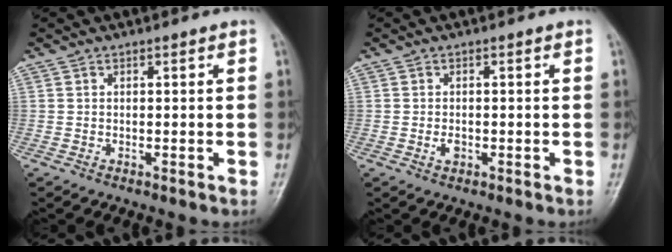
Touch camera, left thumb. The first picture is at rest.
{"total": 1.5, "force": [-0.4, 0.9, 1.0], "torque": [-0.015, 0.001, -0.006]}